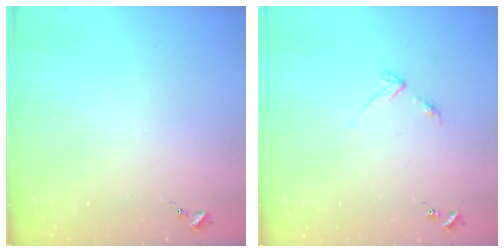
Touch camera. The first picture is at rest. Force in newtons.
{"total": 3.4, "press": 3.4, "slide": 0.4}